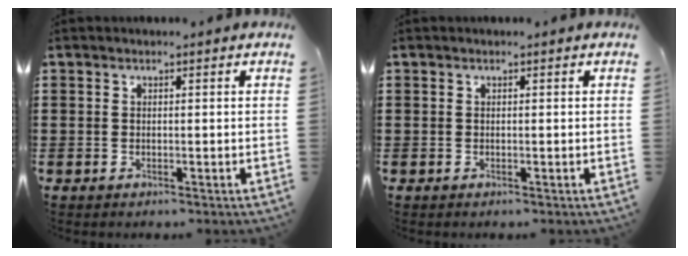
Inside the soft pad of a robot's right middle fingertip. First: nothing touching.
{"total": 0.0}